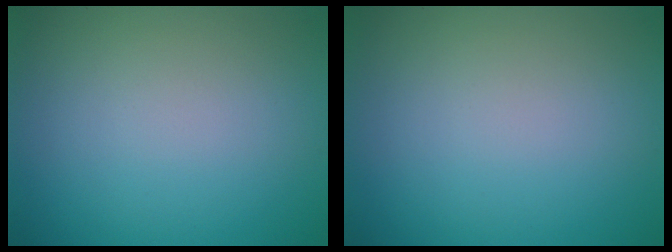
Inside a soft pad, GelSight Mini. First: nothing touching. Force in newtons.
{"total": 0.0}